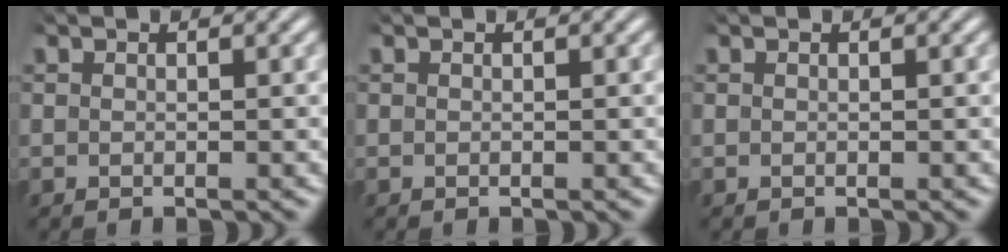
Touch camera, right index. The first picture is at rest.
{"total": 0.0}
{"total": 0.0}